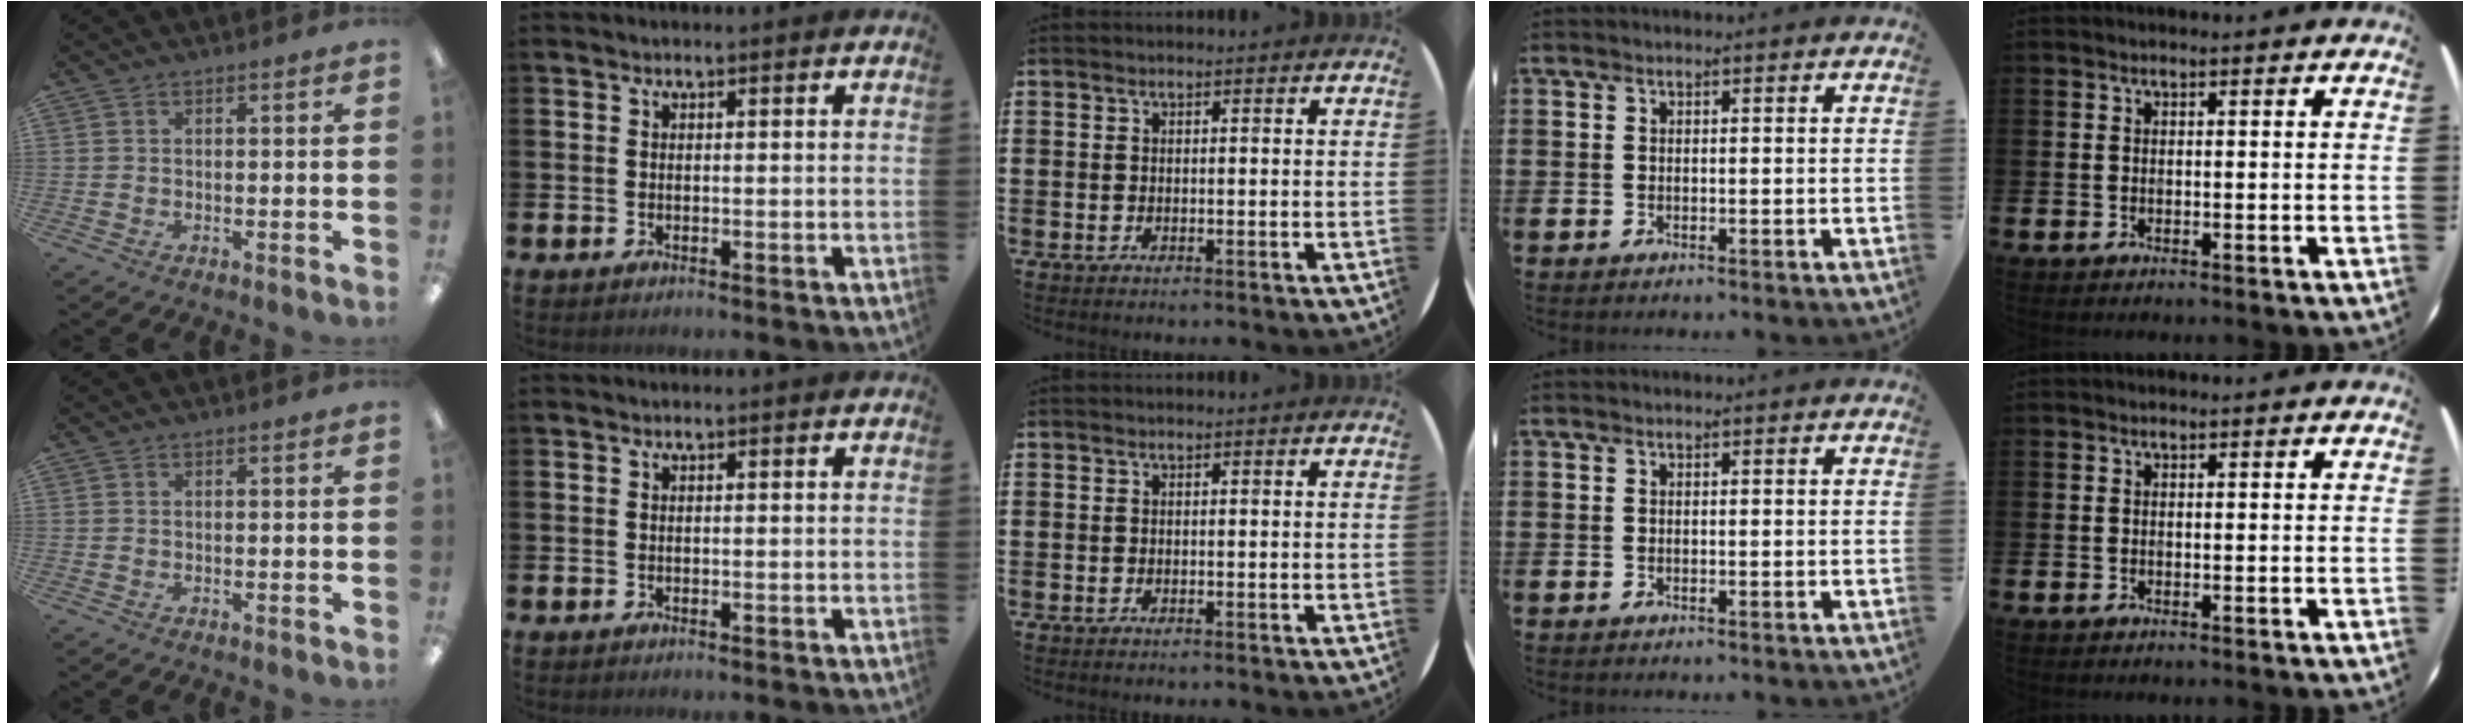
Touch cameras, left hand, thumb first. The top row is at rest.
{}